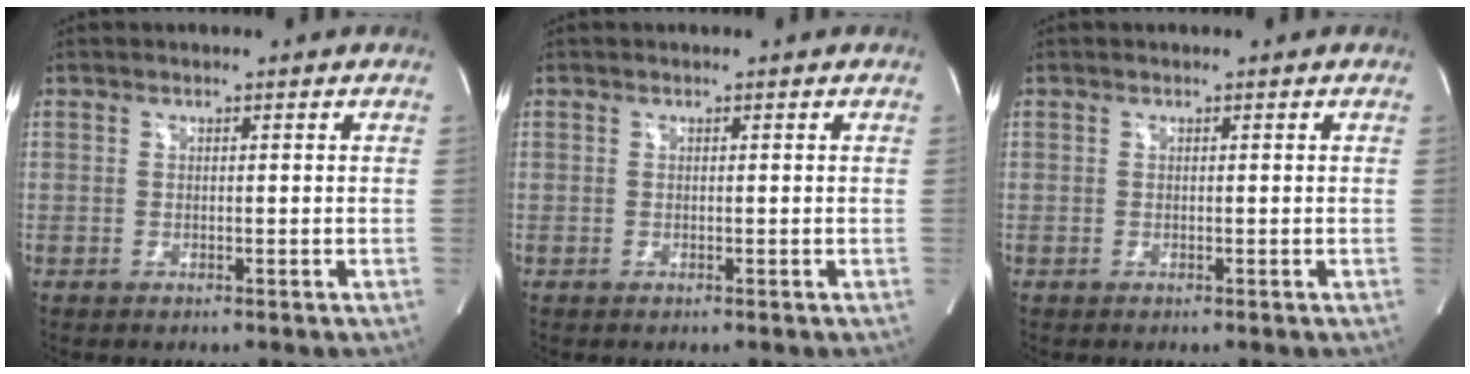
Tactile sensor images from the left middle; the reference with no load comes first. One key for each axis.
{"total": 0.0}
{"total": 0.0}